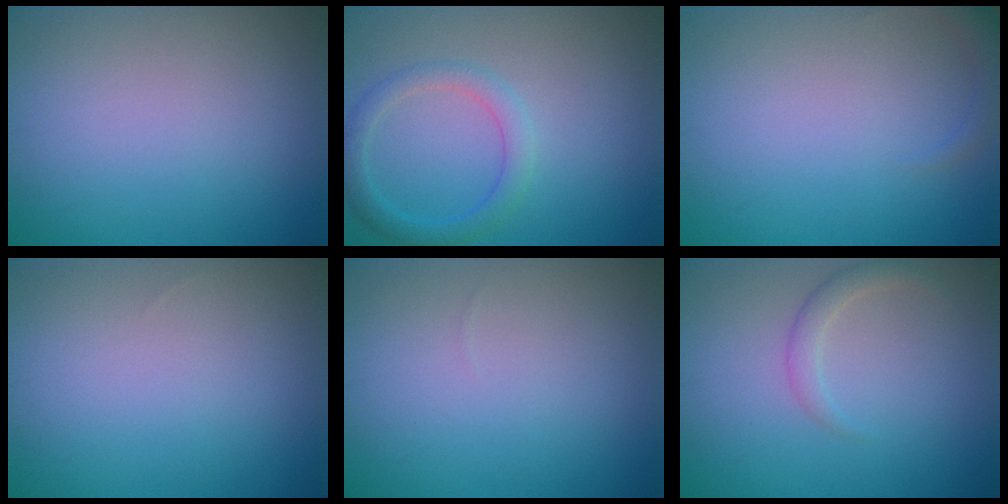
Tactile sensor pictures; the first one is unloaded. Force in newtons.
{"total": 2.4, "press": 2.4, "slide": 0.1}
{"total": 1.4, "press": 1.4, "slide": 0.1}
{"total": 0.0}
{"total": 0.0}
{"total": 1.5, "press": 1.5, "slide": 0.0}